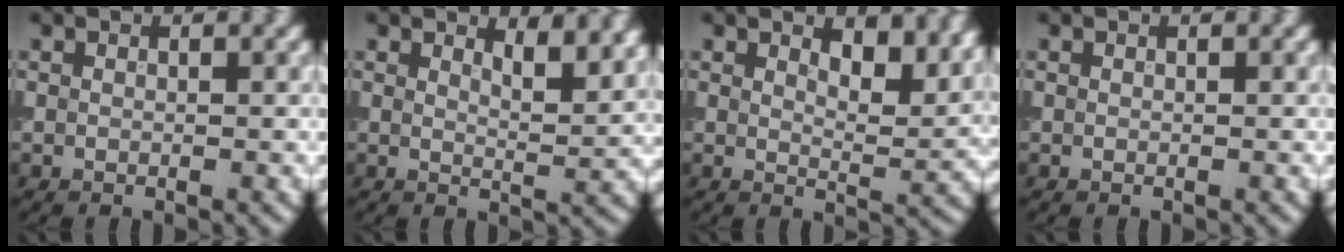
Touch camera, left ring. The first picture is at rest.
{"total": 3.6, "force": [2.5, 1.2, 2.4], "torque": [-0.025, 0.000, 0.034]}
{"total": 4.7, "force": [3.0, 1.8, 3.1], "torque": [-0.045, -0.005, 0.040]}
{"total": 0.0}